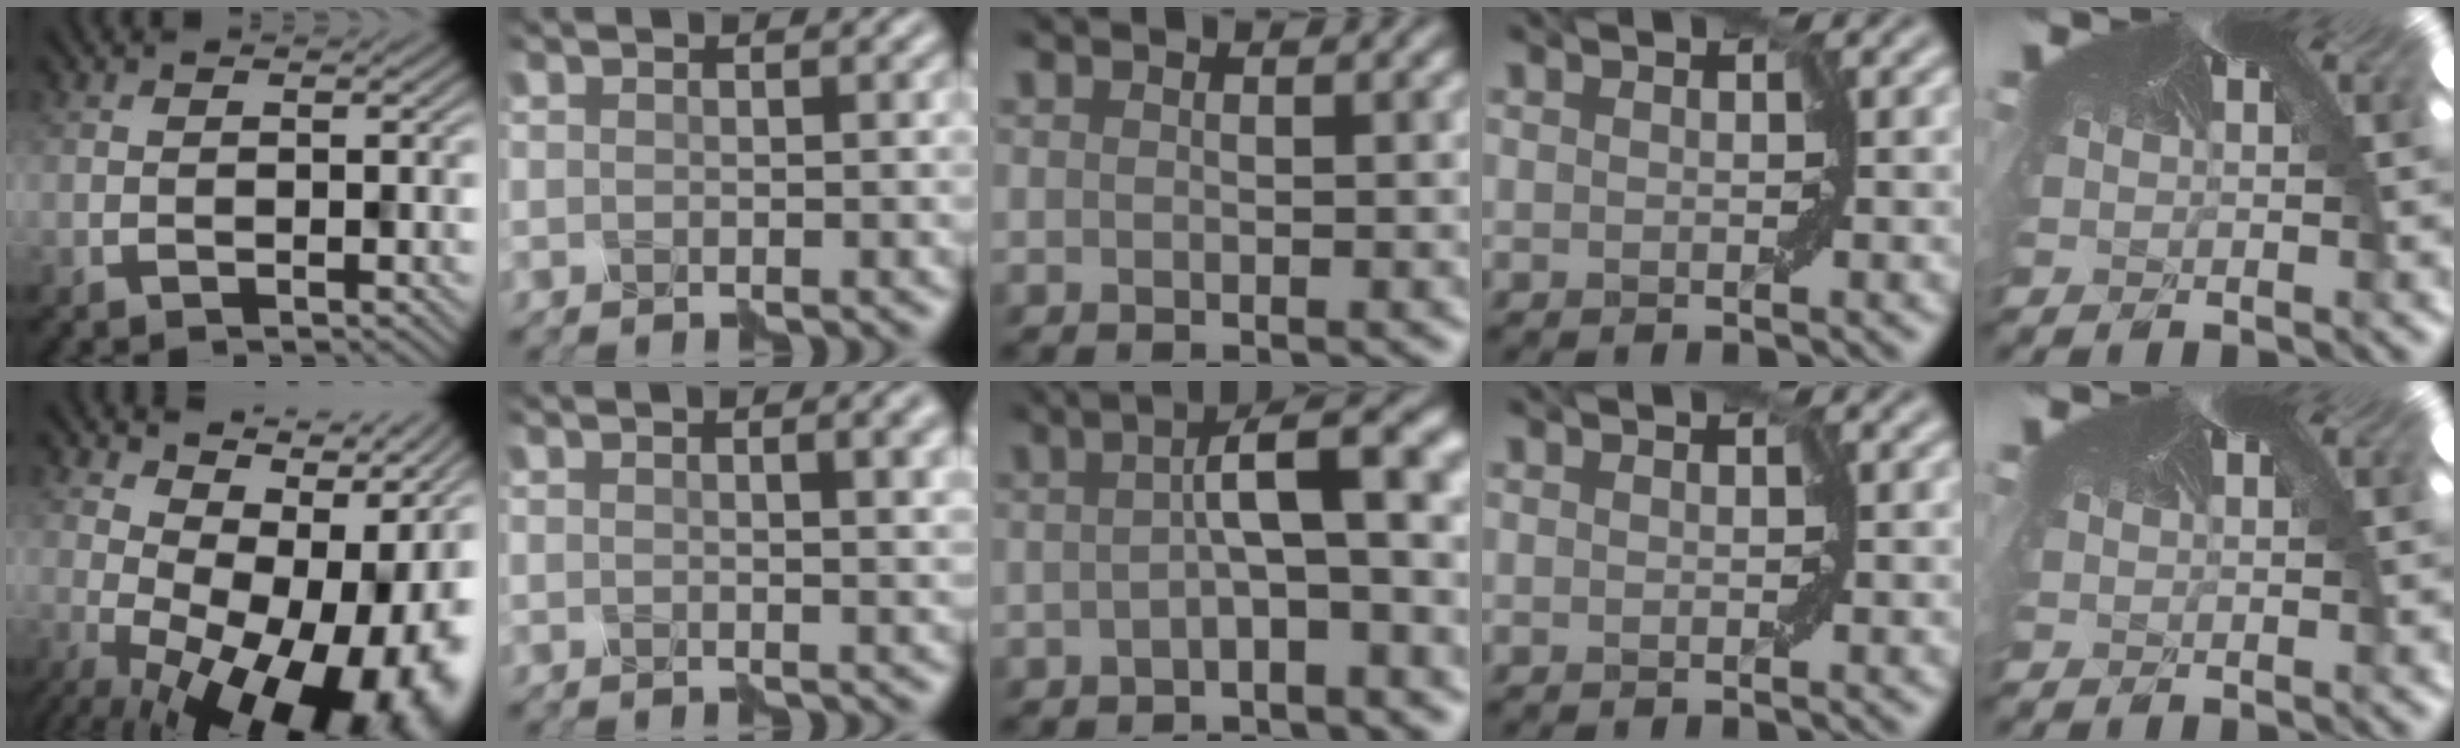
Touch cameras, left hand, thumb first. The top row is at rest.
{"thumb": {"total": 17.5, "force": [0.6, 9.4, 14.8], "torque": [-0.125, 0.013, 0.035]}, "index": {"total": 3.3, "force": [1.3, 1.1, 2.8], "torque": [-0.027, 0.009, 0.010]}, "middle": {"total": 5.5, "force": [-0.5, 1.0, 5.3], "torque": [-0.071, 0.026, -0.018]}}